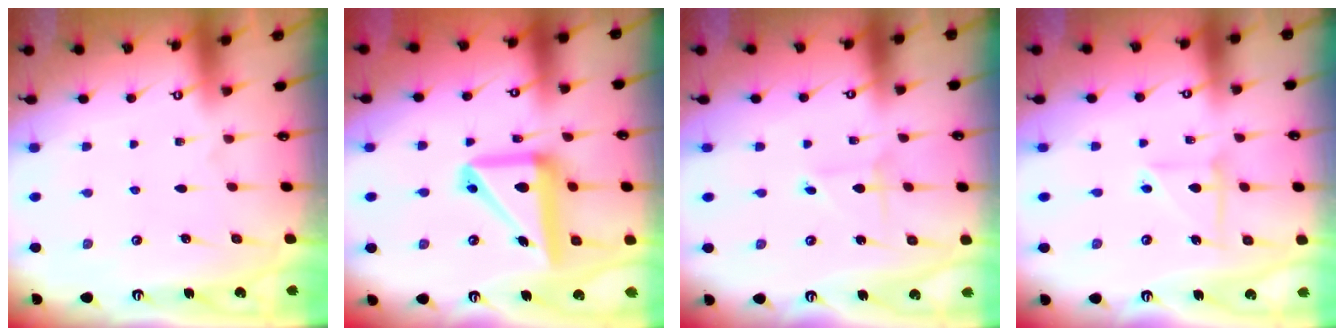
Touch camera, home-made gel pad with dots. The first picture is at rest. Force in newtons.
{"total": 15.4, "press": 15.2, "slide": 2.4}
{"total": 1.1, "press": 1.1, "slide": 0.1}
{"total": 7.2, "press": 7.1, "slide": 1.2}